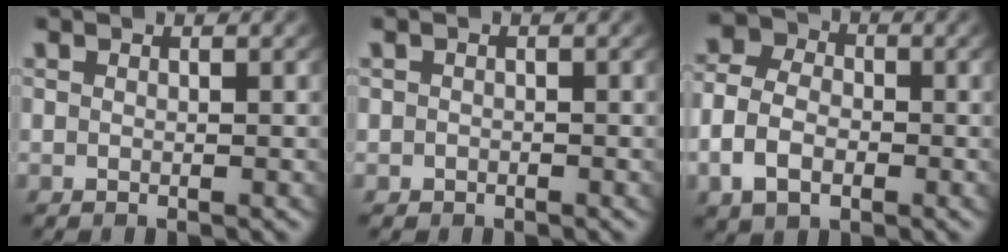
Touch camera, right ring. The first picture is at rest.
{"total": 1.0, "force": [-0.5, 0.9, -0.1], "torque": [-0.005, -0.014, -0.002]}
{"total": 5.9, "force": [-1.1, 4.9, 3.2], "torque": [-0.064, -0.011, -0.019]}